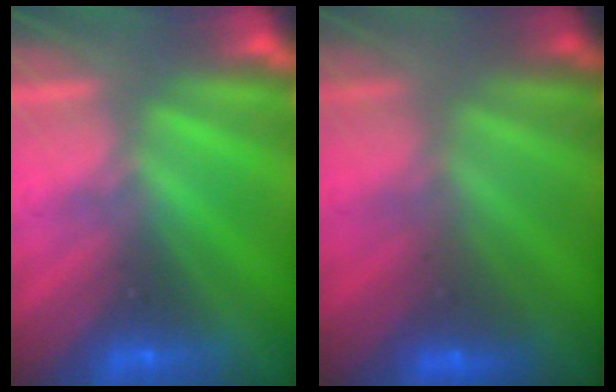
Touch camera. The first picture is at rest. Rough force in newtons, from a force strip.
{"total": 2.4}